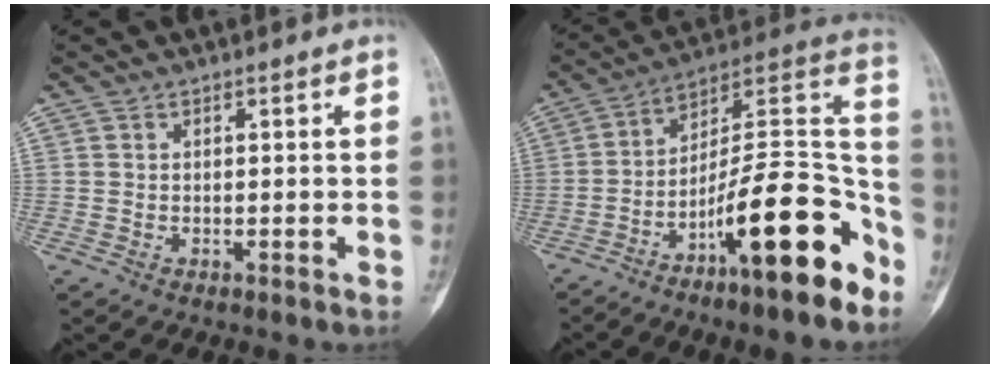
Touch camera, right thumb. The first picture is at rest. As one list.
[{"total": 20.3, "force": [-11.0, 4.7, 16.4], "torque": [-0.246, 0.088, -0.180]}]